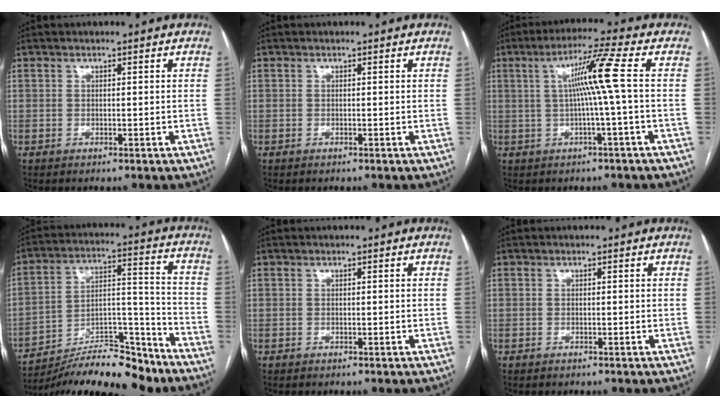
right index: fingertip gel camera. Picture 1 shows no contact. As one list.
[{"total": 0.0}, {"total": 7.6, "force": [0.5, -1.8, 7.4], "torque": [-0.129, 0.014, 0.016]}, {"total": 17.9, "force": [-16.0, 3.1, 7.3], "torque": [-0.125, 0.030, -0.268]}, {"total": 0.0}, {"total": 0.0}]